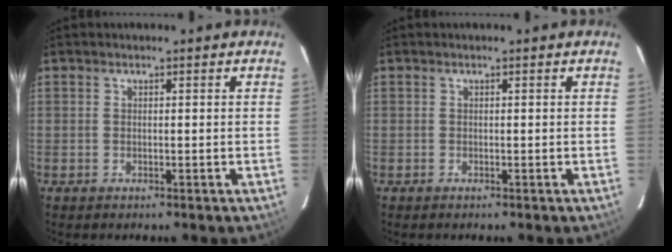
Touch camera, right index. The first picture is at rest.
{"total": 0.0}